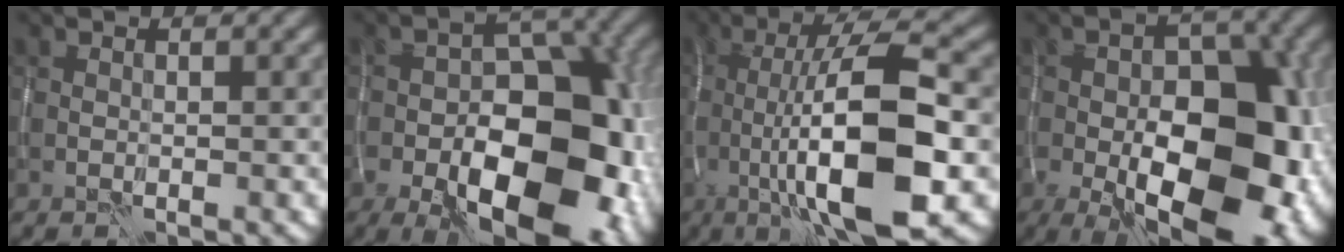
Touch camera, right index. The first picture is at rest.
{"total": 15.2, "force": [-5.2, 8.3, 11.7], "torque": [-0.149, -0.018, -0.079]}
{"total": 12.5, "force": [-2.0, 3.3, 11.9], "torque": [-0.176, 0.004, -0.042]}
{"total": 16.2, "force": [-4.4, 8.5, 13.1], "torque": [-0.175, -0.022, -0.055]}